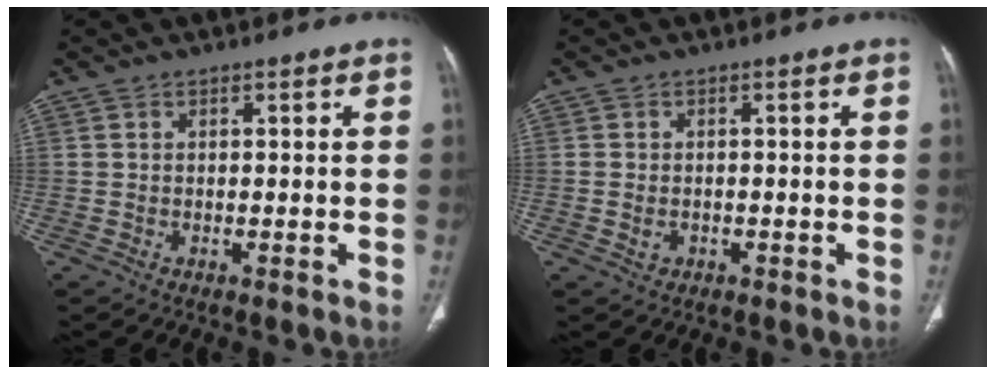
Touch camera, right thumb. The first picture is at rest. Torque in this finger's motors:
{"motor_torque": [-0.32, 0.13, -0.41, 0.31, -0.01]}